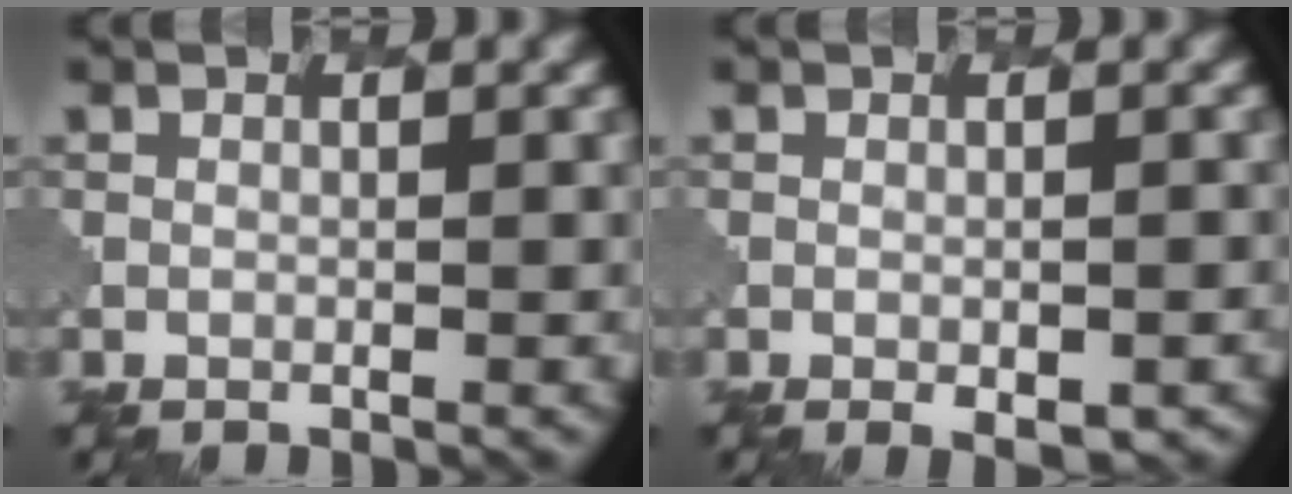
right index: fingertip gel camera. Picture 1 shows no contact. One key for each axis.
{"total": 2.0, "fx": -1.0, "fy": 0.8, "fz": 1.6, "tx": -0.019, "ty": 0.000, "tz": -0.001}